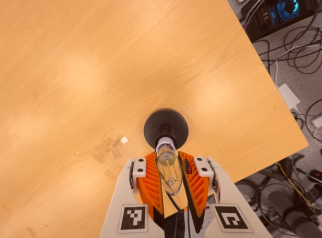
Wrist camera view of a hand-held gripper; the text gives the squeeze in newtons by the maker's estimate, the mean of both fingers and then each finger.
{"total": 20.7, "left": 22.7, "right": 18.7}